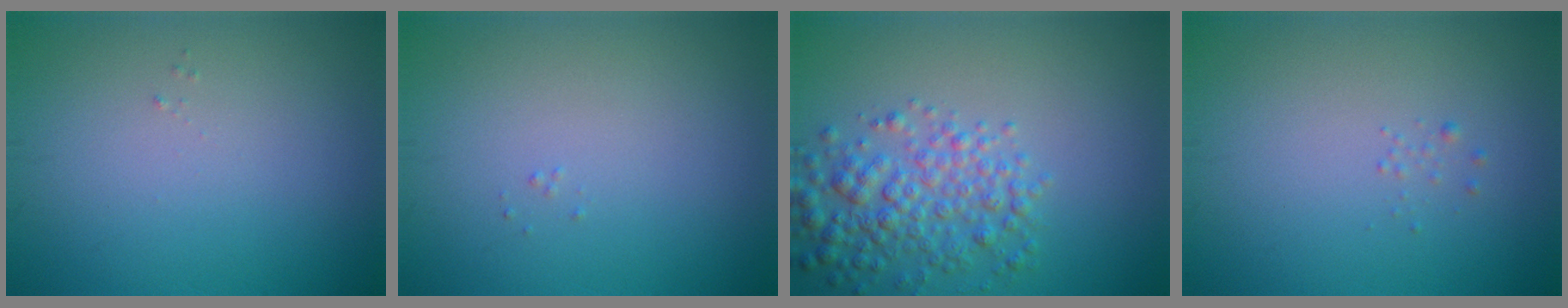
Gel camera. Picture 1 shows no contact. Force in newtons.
{"total": 0.0}
{"total": 4.4, "press": 4.4, "slide": 0.1}
{"total": 0.7, "press": 0.7, "slide": 0.1}